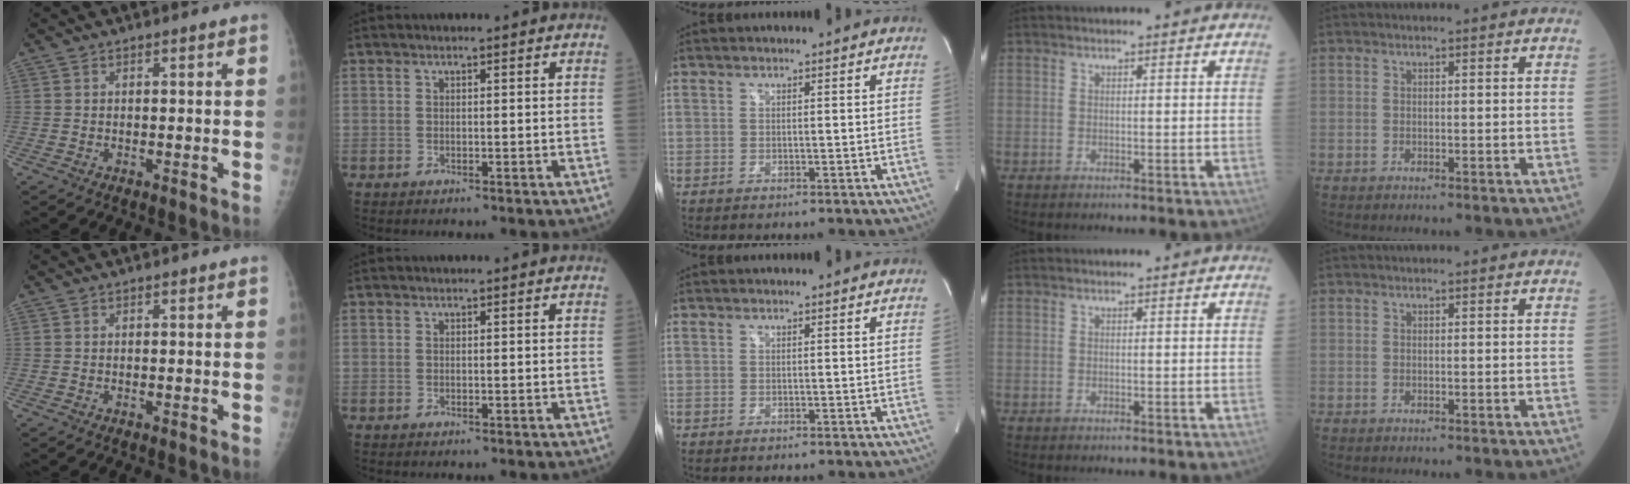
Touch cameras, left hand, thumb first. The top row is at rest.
{}